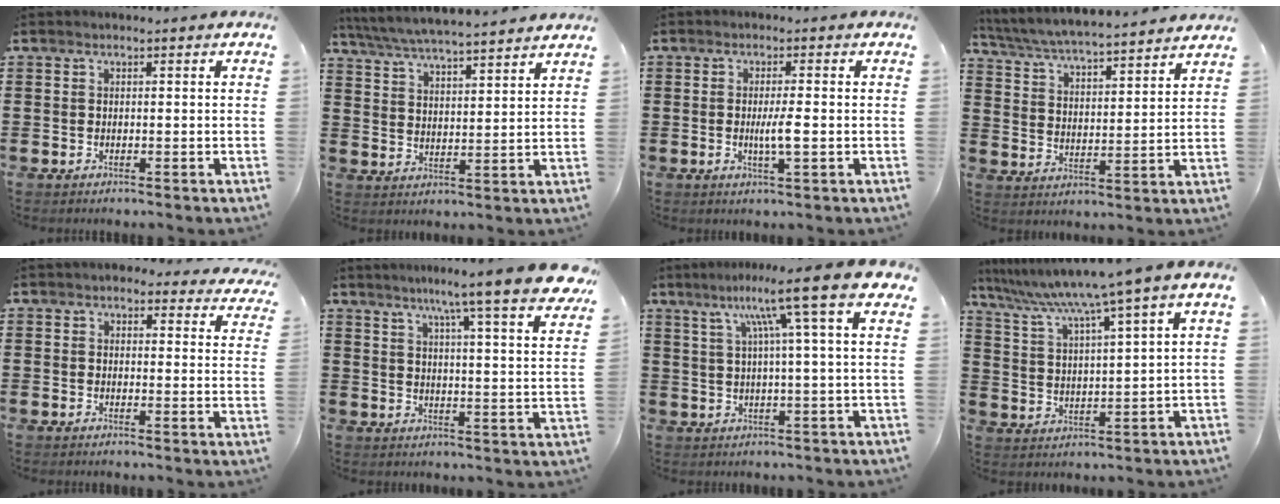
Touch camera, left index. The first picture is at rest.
{"total": 5.4, "force": [5.2, -0.2, 1.4], "torque": [-0.051, -0.031, 0.089]}
{"total": 3.6, "force": [-0.3, 0.3, 3.6], "torque": [-0.071, -0.007, -0.008]}
{"total": 5.0, "force": [4.8, -0.3, 1.3], "torque": [-0.047, -0.037, 0.078]}
{"total": 3.3, "force": [2.9, 1.2, 0.9], "torque": [-0.021, -0.007, 0.052]}
{"total": 8.9, "force": [7.1, -1.1, 5.1], "torque": [-0.109, -0.039, 0.113]}
{"total": 11.1, "force": [5.0, -0.7, 9.9], "torque": [-0.192, -0.007, 0.069]}
{"total": 7.1, "force": [5.4, -1.1, 4.5], "torque": [-0.108, -0.041, 0.084]}